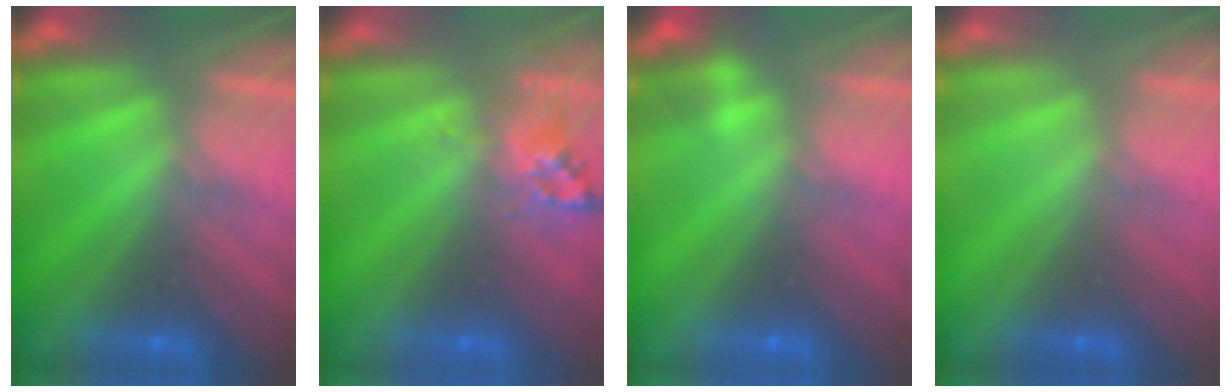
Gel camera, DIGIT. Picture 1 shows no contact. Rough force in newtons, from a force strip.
{"total": 2.5}
{"total": 2.2}
{"total": 3.6}